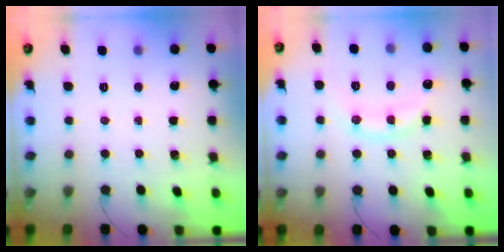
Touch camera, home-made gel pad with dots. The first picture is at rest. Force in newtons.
{"total": 10.8, "press": 10.8, "slide": 0.7}